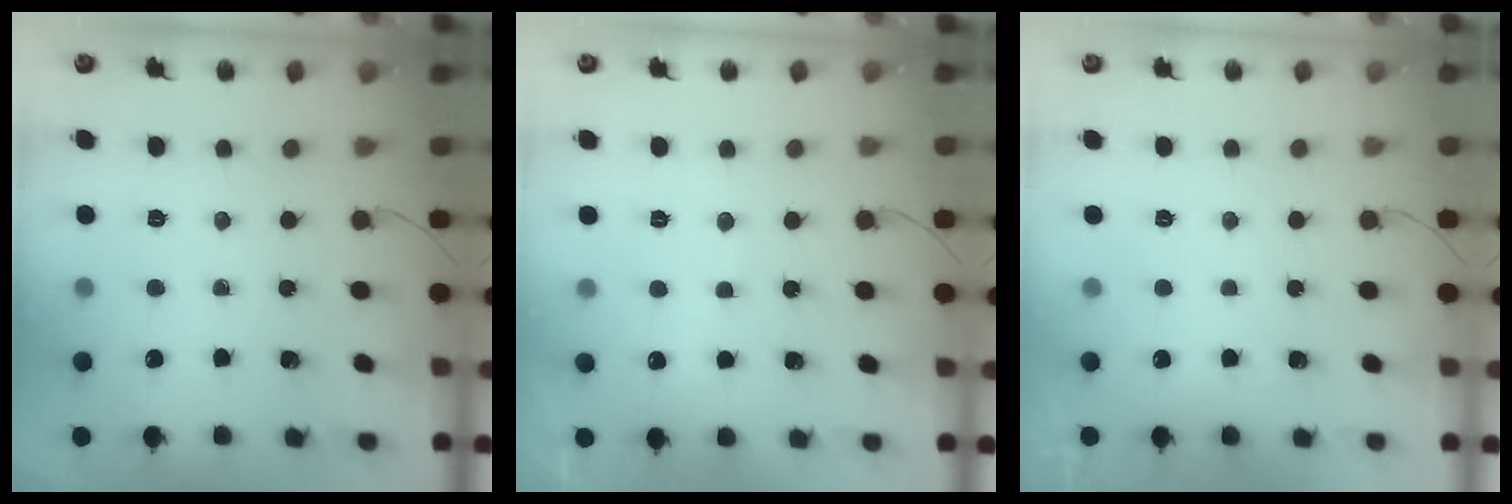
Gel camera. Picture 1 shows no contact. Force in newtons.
{"total": 5.6, "press": 5.5, "slide": 0.8}
{"total": 3.0, "press": 3.0, "slide": 0.1}